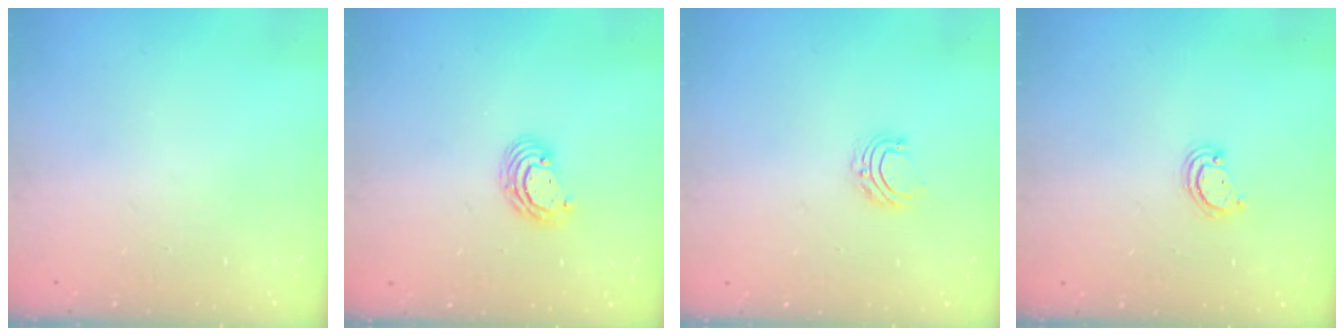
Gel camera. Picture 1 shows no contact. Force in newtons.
{"total": 5.6, "press": 5.6, "slide": 0.3}
{"total": 5.0, "press": 5.0, "slide": 0.4}
{"total": 2.3, "press": 2.3, "slide": 0.3}